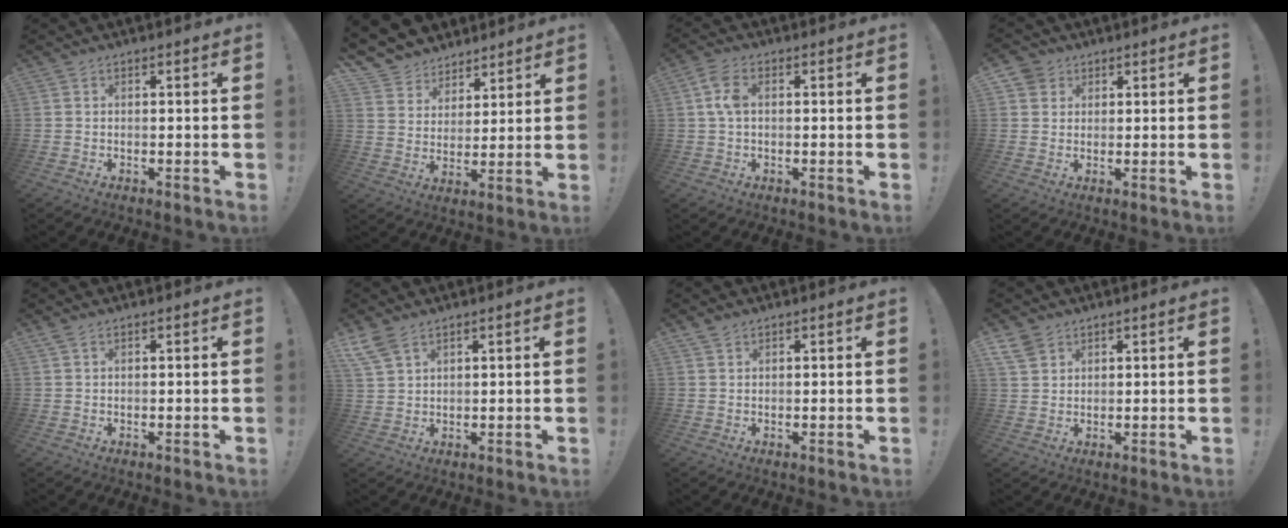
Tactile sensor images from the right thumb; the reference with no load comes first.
{"total": 8.5, "force": [6.1, 5.8, 0.6], "torque": [-0.014, -0.055, 0.125]}
{"total": 5.7, "force": [0.8, 3.5, 4.4], "torque": [-0.088, 0.006, 0.014]}
{"total": 4.1, "force": [2.1, 3.5, 0.5], "torque": [-0.006, -0.008, 0.040]}
{"total": 1.2, "force": [0.9, 0.4, 0.7], "torque": [-0.014, 0.001, 0.017]}
{"total": 5.8, "force": [4.2, 2.4, 3.2], "torque": [-0.060, -0.018, 0.083]}
{"total": 1.6, "force": [1.4, 0.7, 0.4], "torque": [-0.002, -0.008, 0.026]}
{"total": 4.9, "force": [3.4, 3.1, 1.7], "torque": [-0.026, -0.017, 0.066]}